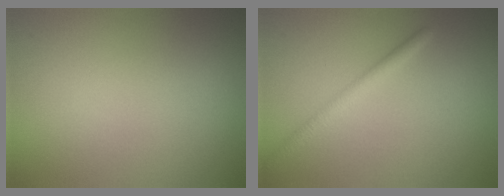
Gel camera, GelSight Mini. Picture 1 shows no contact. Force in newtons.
{"total": 1.8, "press": 1.8, "slide": 0.1}